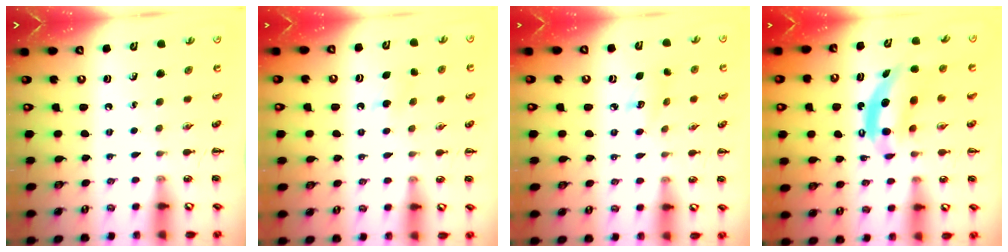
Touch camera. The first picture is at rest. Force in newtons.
{"total": 5.7, "press": 5.5, "slide": 1.6}
{"total": 5.2, "press": 5.1, "slide": 0.9}
{"total": 6.8, "press": 6.7, "slide": 1.2}